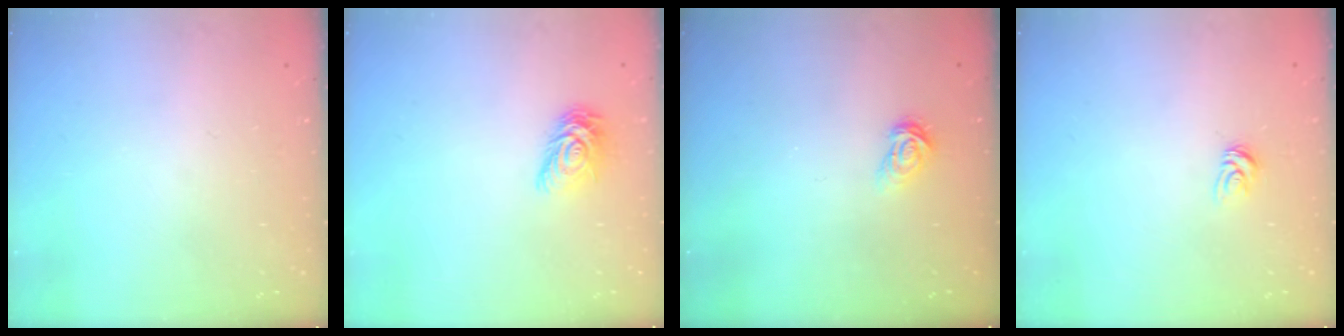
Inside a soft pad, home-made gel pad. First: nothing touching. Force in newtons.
{"total": 8.5, "press": 8.5, "slide": 0.2}
{"total": 3.8, "press": 3.8, "slide": 0.5}
{"total": 3.9, "press": 3.9, "slide": 0.2}